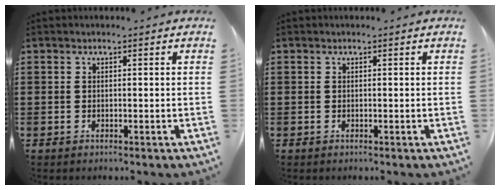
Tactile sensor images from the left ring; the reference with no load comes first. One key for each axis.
{"total": 0.0}